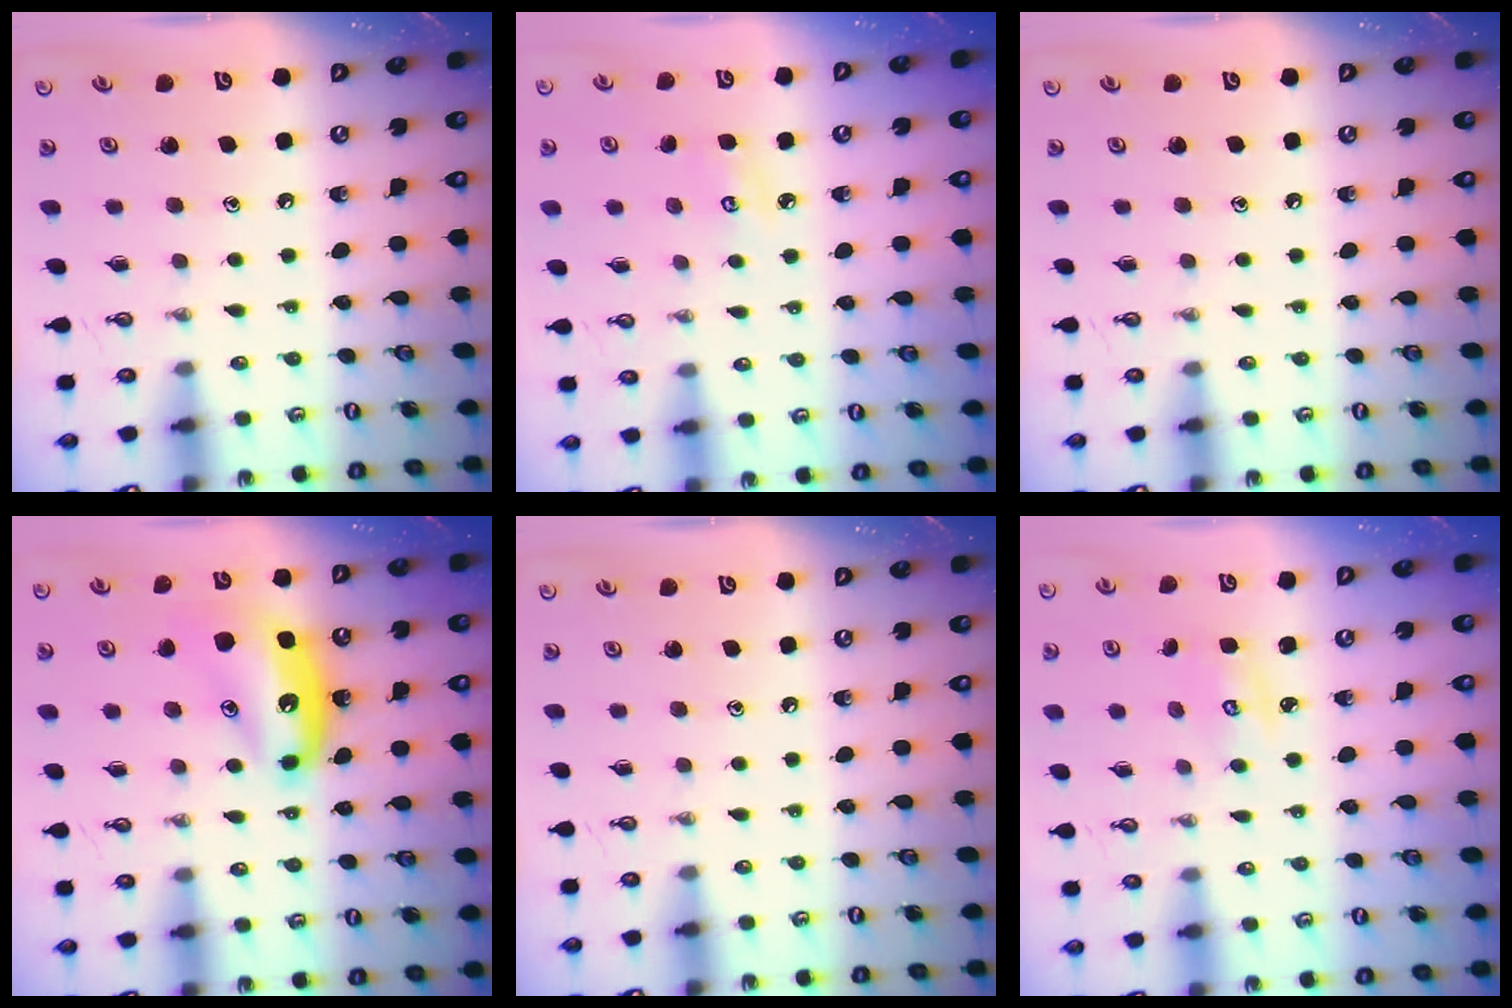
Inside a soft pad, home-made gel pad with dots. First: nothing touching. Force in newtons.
{"total": 4.4, "press": 4.4, "slide": 0.4}
{"total": 0.0}
{"total": 12.6, "press": 12.5, "slide": 1.1}
{"total": 0.0}
{"total": 3.1, "press": 3.0, "slide": 0.4}